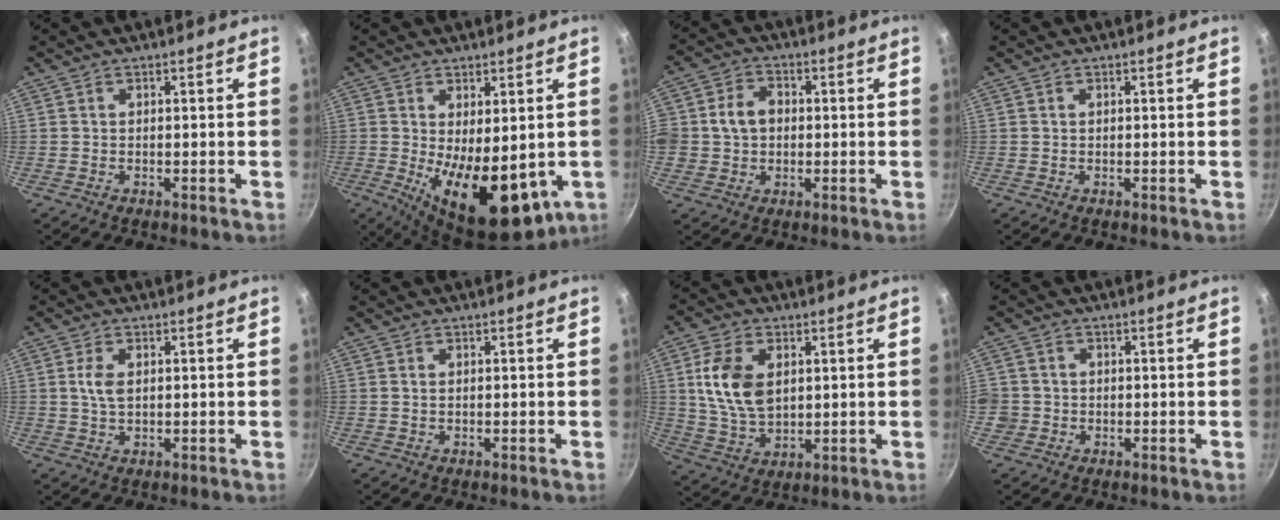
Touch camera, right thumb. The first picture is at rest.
{"total": 16.4, "force": [-2.1, 7.9, 14.2], "torque": [-0.188, -0.027, -0.010]}
{"total": 6.9, "force": [0.3, 5.8, 3.8], "torque": [-0.045, 0.012, -0.006]}
{"total": 0.0}
{"total": 3.8, "force": [0.7, 2.1, 3.0], "torque": [-0.059, 0.001, 0.013]}
{"total": 0.5, "force": [0.1, 0.3, 0.4], "torque": [-0.007, 0.001, 0.003]}
{"total": 11.9, "force": [2.5, 7.5, 8.8], "torque": [-0.157, -0.015, 0.054]}
{"total": 3.6, "force": [-0.7, 3.4, 1.1], "torque": [-0.013, 0.010, -0.012]}